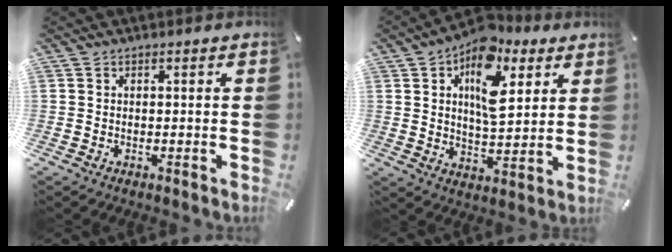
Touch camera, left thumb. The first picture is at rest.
{"total": 15.9, "force": [7.4, 8.7, 11.0], "torque": [-0.170, -0.020, 0.128]}